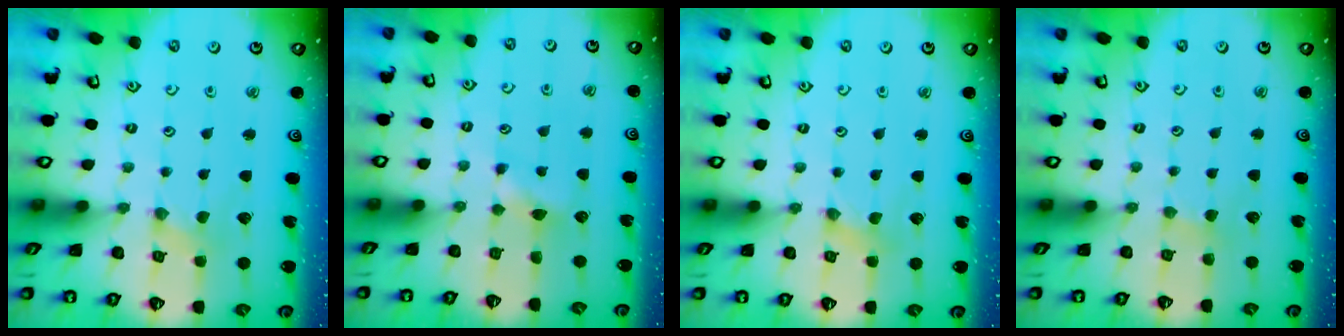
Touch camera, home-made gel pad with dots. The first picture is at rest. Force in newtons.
{"total": 4.6, "press": 4.5, "slide": 0.8}
{"total": 1.2, "press": 1.1, "slide": 0.2}
{"total": 2.1, "press": 2.1, "slide": 0.4}